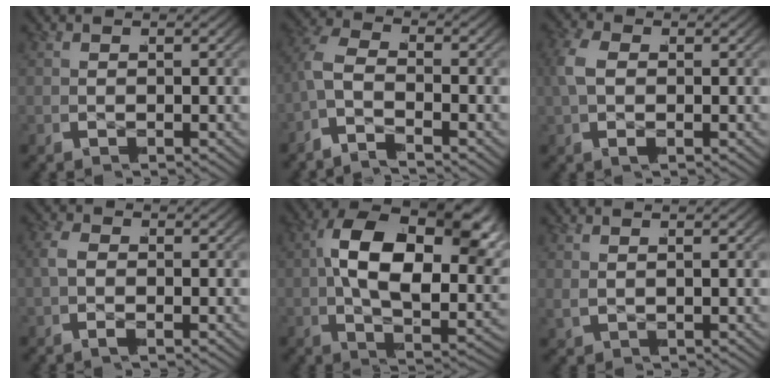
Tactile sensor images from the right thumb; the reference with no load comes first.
{"total": 3.0, "force": [-1.4, 1.6, 2.2], "torque": [-0.060, -0.009, -0.033]}
{"total": 3.2, "force": [0.3, 2.2, 2.3], "torque": [-0.060, -0.002, 0.008]}
{"total": 2.0, "force": [-0.2, 1.4, 1.5], "torque": [-0.039, -0.003, -0.005]}
{"total": 14.7, "force": [2.4, 7.6, 12.4], "torque": [-0.227, -0.029, 0.047]}
{"total": 0.6, "force": [0.6, 0.0, 0.2], "torque": [-0.009, 0.003, 0.016]}